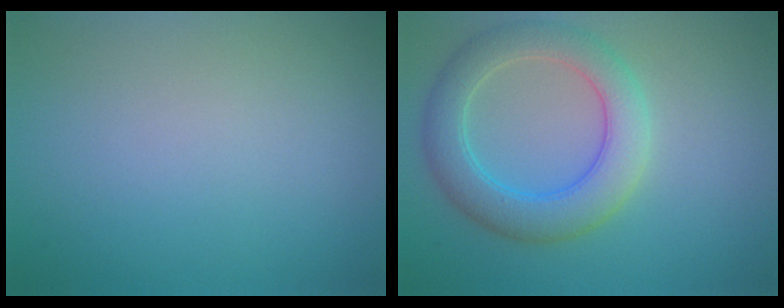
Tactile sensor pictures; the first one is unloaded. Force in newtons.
{"total": 5.4, "press": 5.4, "slide": 0.3}